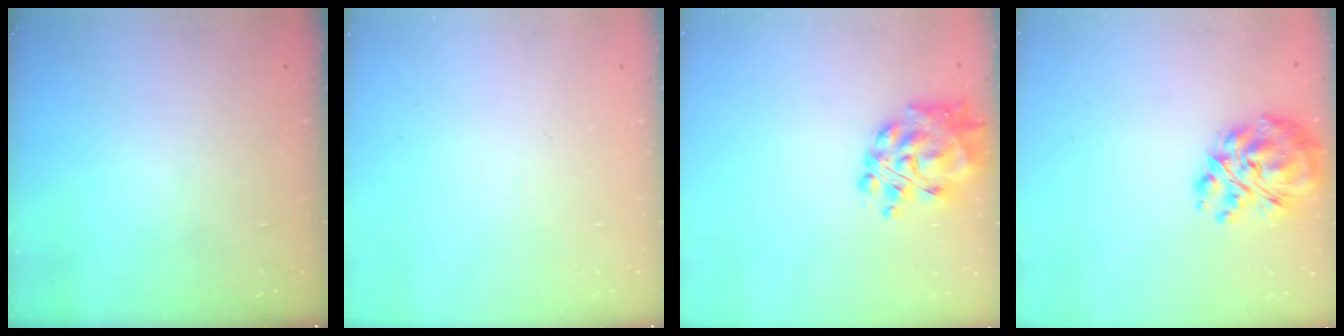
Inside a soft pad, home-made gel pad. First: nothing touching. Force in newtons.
{"total": 0.0}
{"total": 11.4, "press": 10.8, "slide": 3.6}
{"total": 13.3, "press": 12.6, "slide": 4.2}